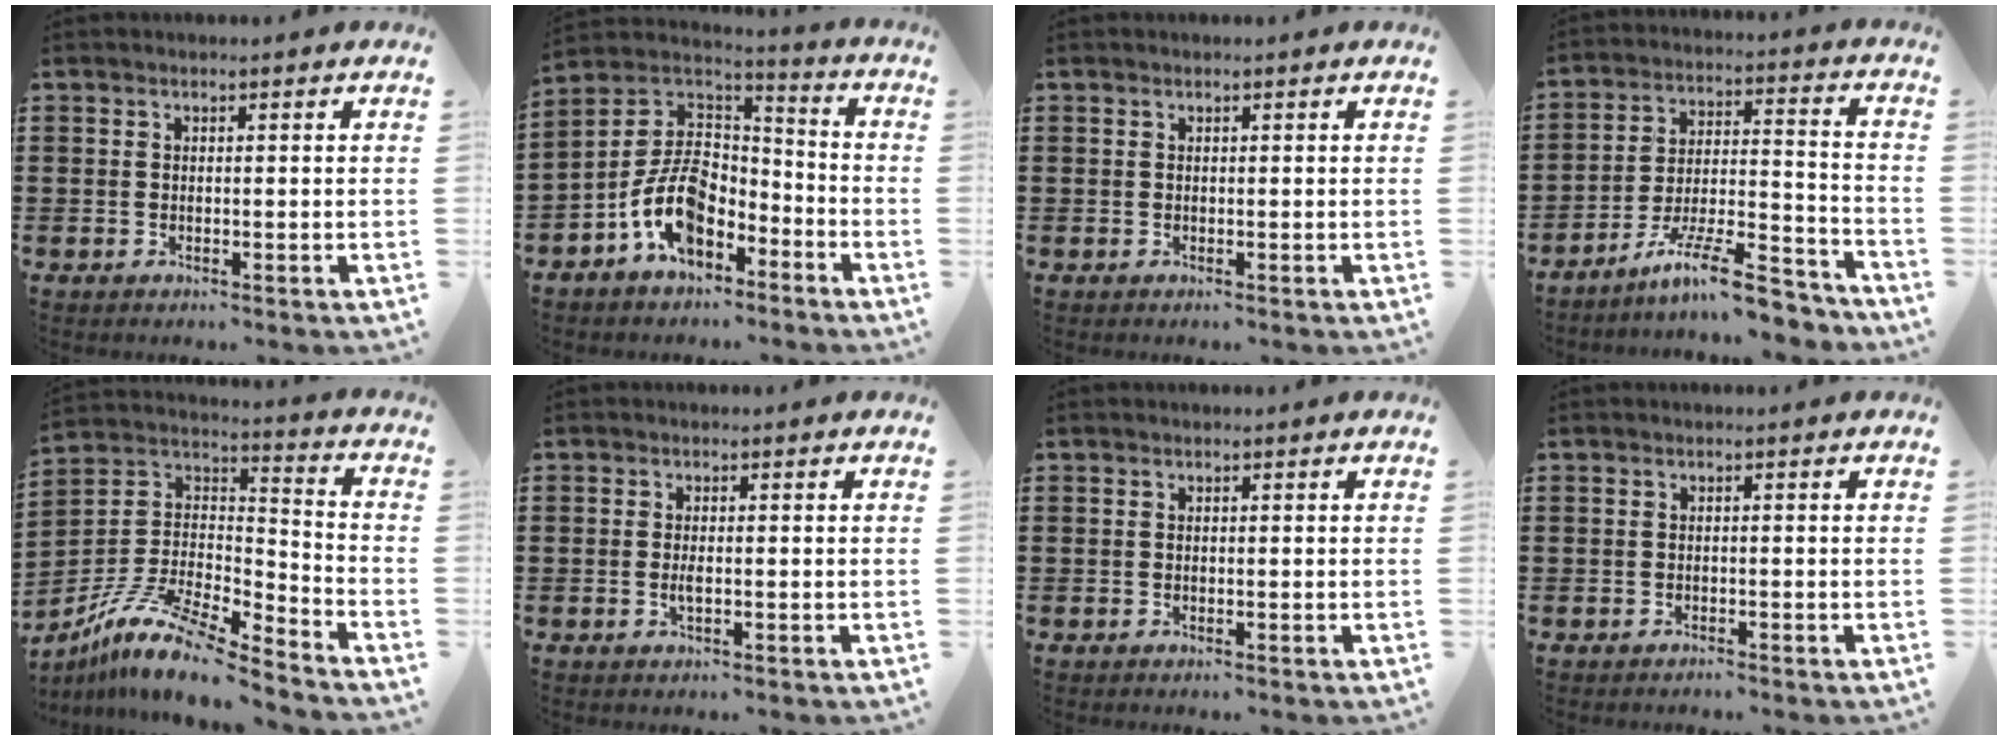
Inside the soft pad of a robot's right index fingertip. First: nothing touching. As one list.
[{"total": 10.8, "force": [-4.9, 6.6, 7.0], "torque": [-0.168, 0.007, -0.101]}, {"total": 0.0}, {"total": 11.9, "force": [-9.4, 1.5, 7.2], "torque": [-0.119, 0.025, -0.176]}, {"total": 11.8, "force": [-9.5, 2.1, 6.7], "torque": [-0.141, 0.012, -0.189]}, {"total": 1.5, "force": [-0.2, 0.4, 1.4], "torque": [-0.033, -0.004, -0.006]}, {"total": 0.0}, {"total": 0.6, "force": [-0.6, 0.0, 0.0], "torque": [-0.003, -0.003, -0.011]}]